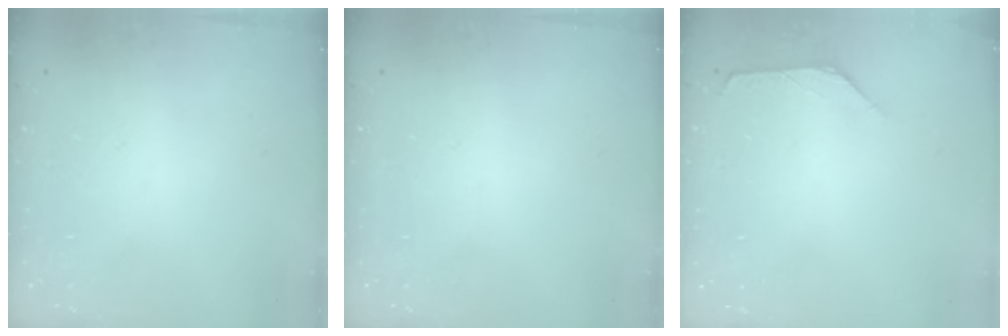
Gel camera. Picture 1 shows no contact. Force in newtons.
{"total": 0.0}
{"total": 1.7, "press": 1.7, "slide": 0.4}